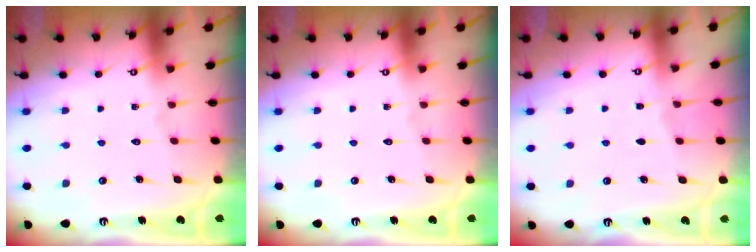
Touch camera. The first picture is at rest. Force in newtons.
{"total": 0.0}
{"total": 2.5, "press": 2.5, "slide": 0.4}